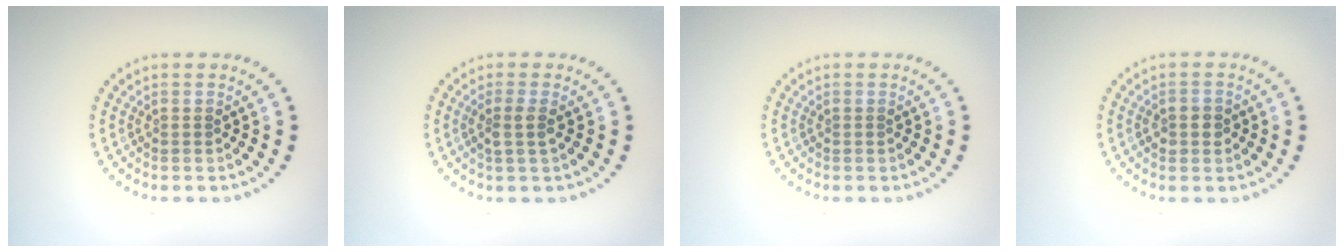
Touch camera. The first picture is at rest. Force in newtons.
{"total": 1.5, "press": 1.3, "slide": 0.9}
{"total": 0.0}
{"total": 1.6, "press": 1.5, "slide": 0.5}